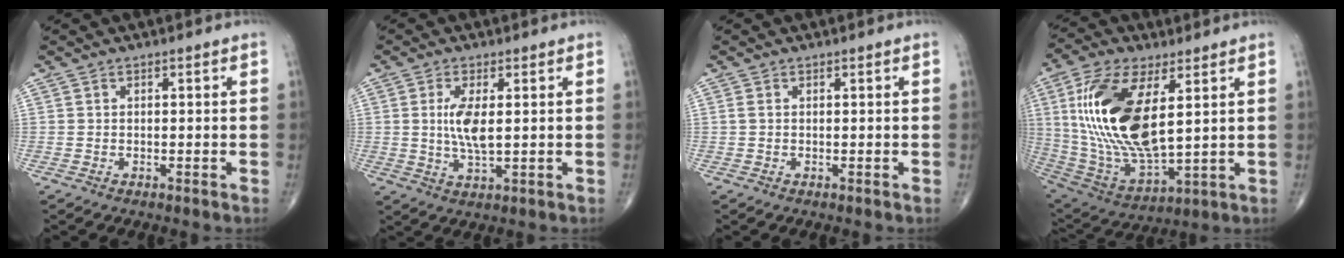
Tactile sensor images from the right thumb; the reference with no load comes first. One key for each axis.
{"total": 6.0, "fx": 0.8, "fy": 2.0, "fz": 5.6, "tx": -0.120, "ty": -0.014, "tz": 0.017}
{"total": 0.7, "fx": 0.1, "fy": 0.3, "fz": 0.6, "tx": -0.017, "ty": 0.001, "tz": 0.003}
{"total": 22.1, "fx": 4.9, "fy": 9.8, "fz": 19.3, "tx": -0.393, "ty": -0.027, "tz": 0.099}